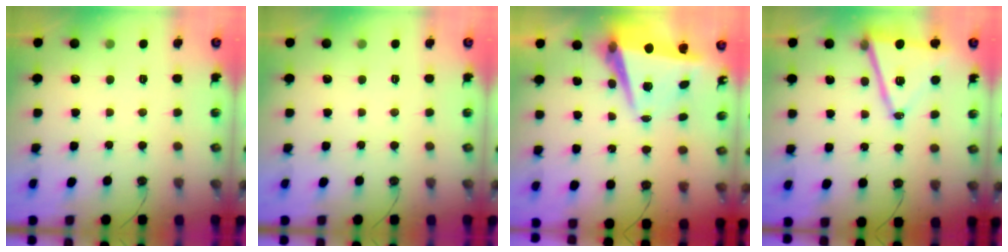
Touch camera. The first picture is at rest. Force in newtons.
{"total": 0.0}
{"total": 8.7, "press": 8.3, "slide": 2.5}
{"total": 15.4, "press": 14.9, "slide": 3.9}